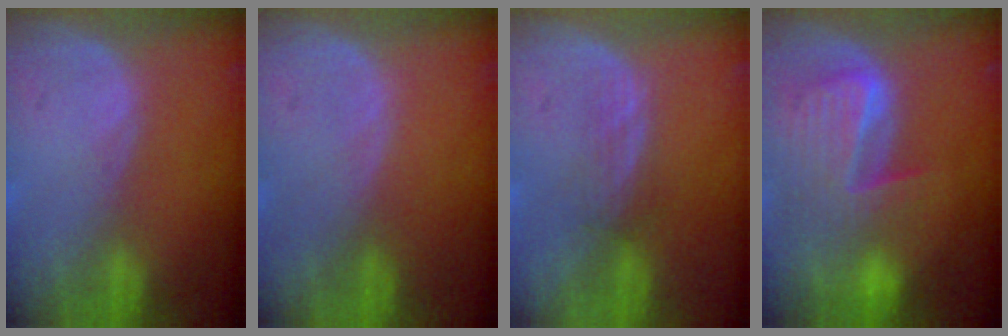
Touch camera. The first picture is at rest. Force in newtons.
{"total": 0.0}
{"total": 2.2, "press": 2.2, "slide": 0.4}
{"total": 9.8, "press": 8.4, "slide": 5.0}